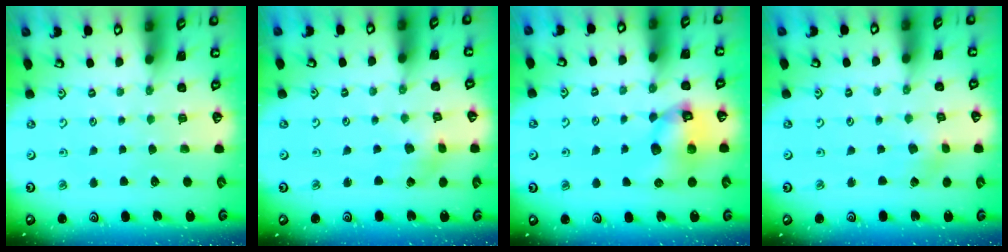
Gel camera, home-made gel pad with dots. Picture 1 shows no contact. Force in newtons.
{"total": 2.5, "press": 2.4, "slide": 0.5}
{"total": 10.8, "press": 10.7, "slide": 1.4}
{"total": 1.8, "press": 1.8, "slide": 0.3}